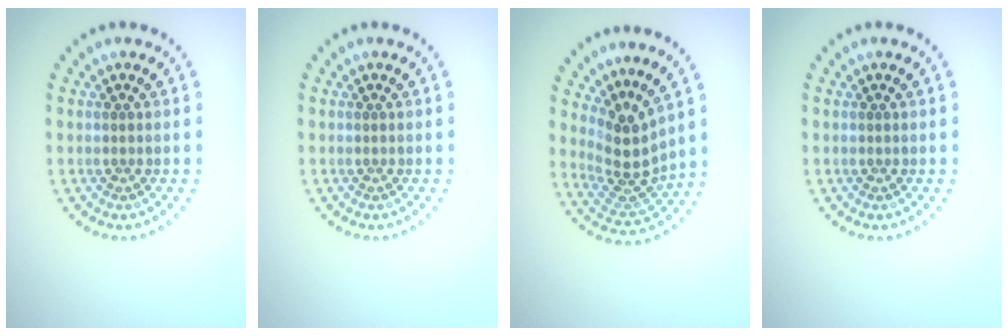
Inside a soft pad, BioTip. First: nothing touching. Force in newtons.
{"total": 0.0}
{"total": 3.8, "press": 2.7, "slide": 2.7}
{"total": 0.0}